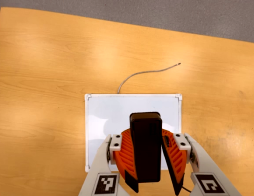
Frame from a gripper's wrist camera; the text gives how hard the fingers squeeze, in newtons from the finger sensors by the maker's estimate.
{"total": 9.1, "left": 9.3, "right": 9.0}